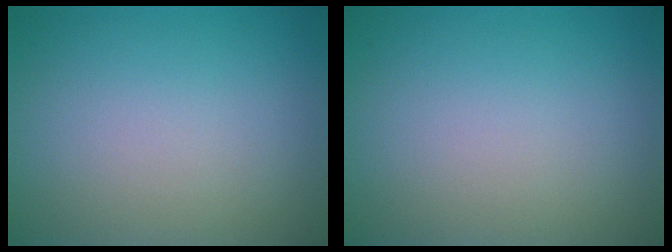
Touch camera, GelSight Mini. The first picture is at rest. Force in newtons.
{"total": 0.0}